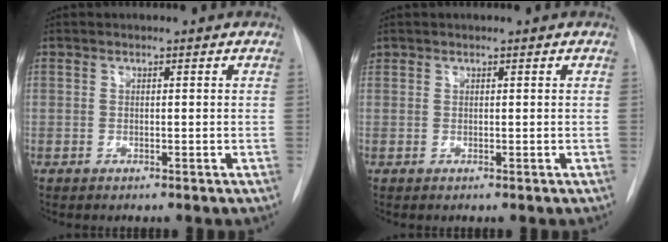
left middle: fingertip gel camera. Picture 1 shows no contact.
{"total": 0.5, "force": [0.4, 0.4, 0.0], "torque": [-0.002, 0.012, 0.008]}